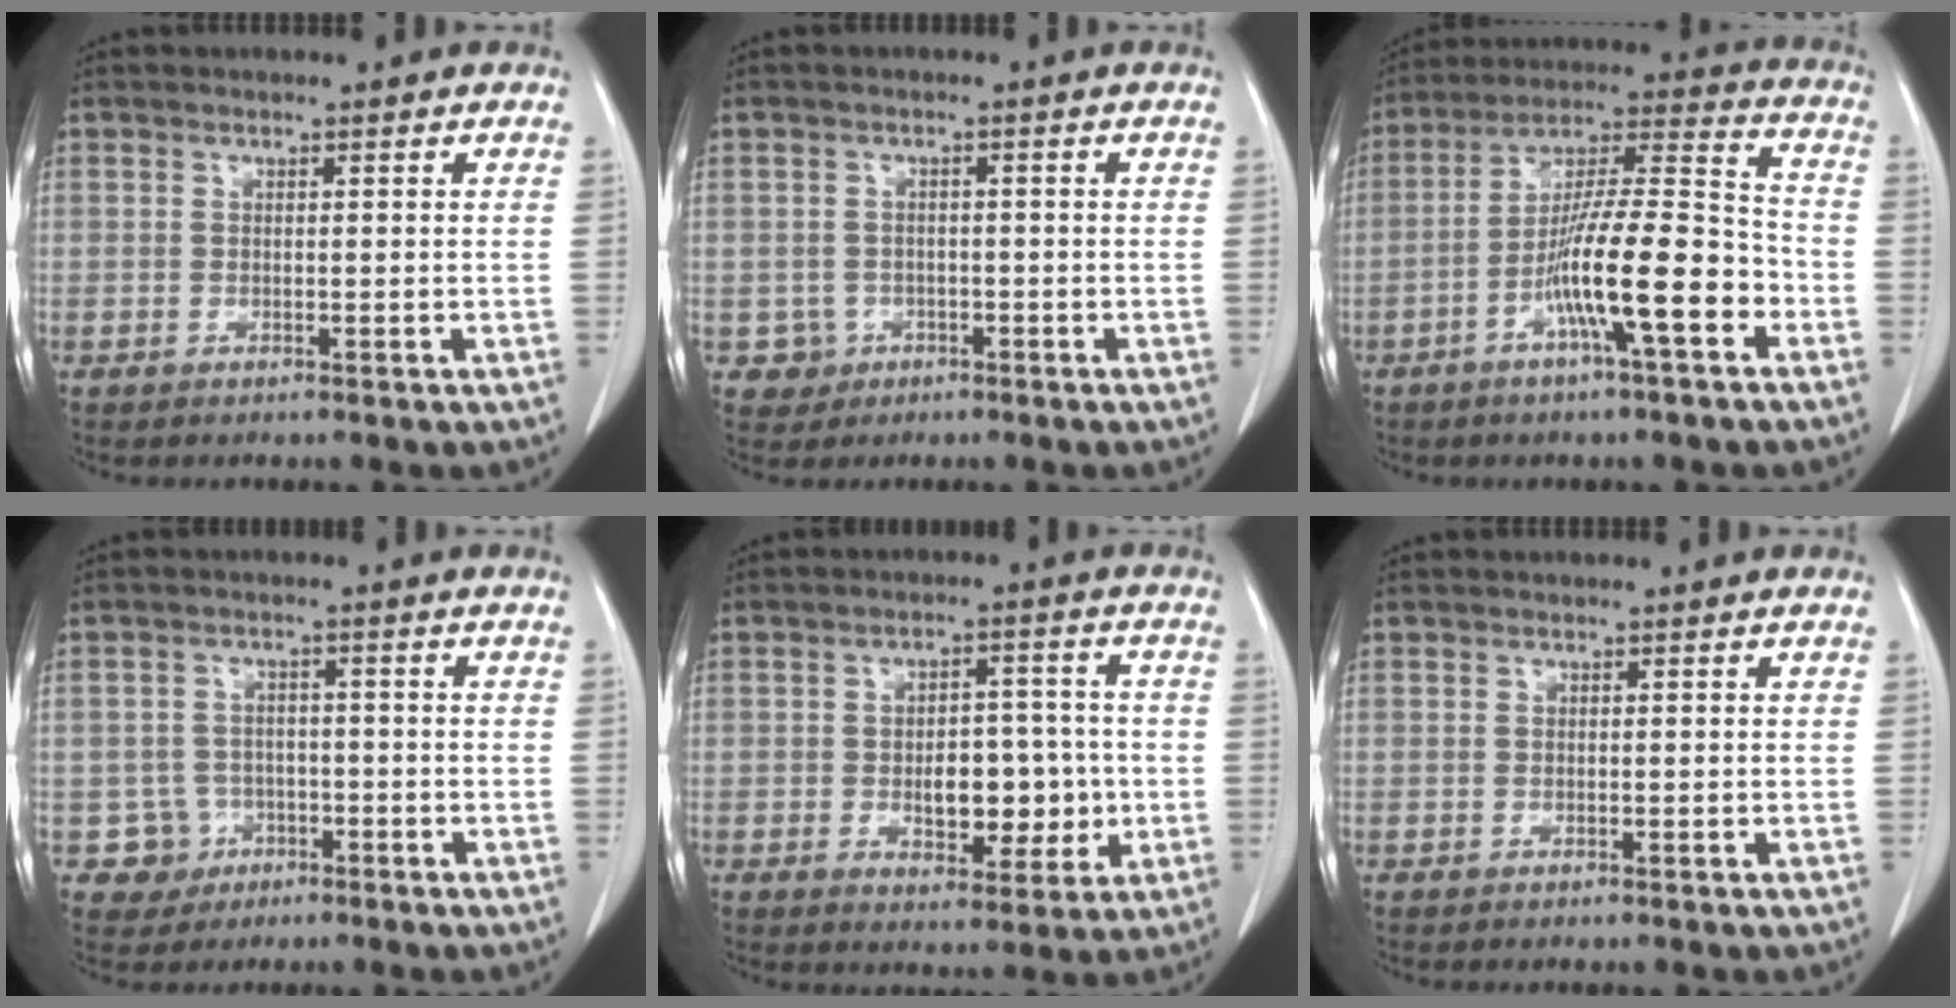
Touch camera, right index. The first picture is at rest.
{"total": 3.7, "force": [-1.2, 3.5, 0.1], "torque": [0.008, 0.012, -0.013]}
{"total": 15.1, "force": [-5.8, 1.5, 13.9], "torque": [-0.246, 0.006, -0.100]}
{"total": 5.0, "force": [-1.8, 4.7, 0.0], "torque": [0.009, 0.015, -0.023]}
{"total": 9.0, "force": [-1.3, 4.8, 7.6], "torque": [-0.106, 0.016, -0.010]}
{"total": 0.0}